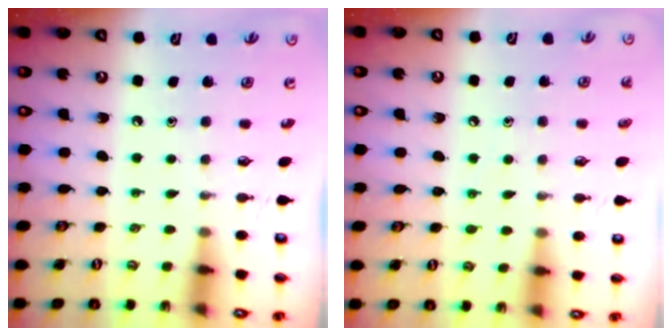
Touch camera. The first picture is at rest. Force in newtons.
{"total": 6.9, "press": 6.9, "slide": 0.8}